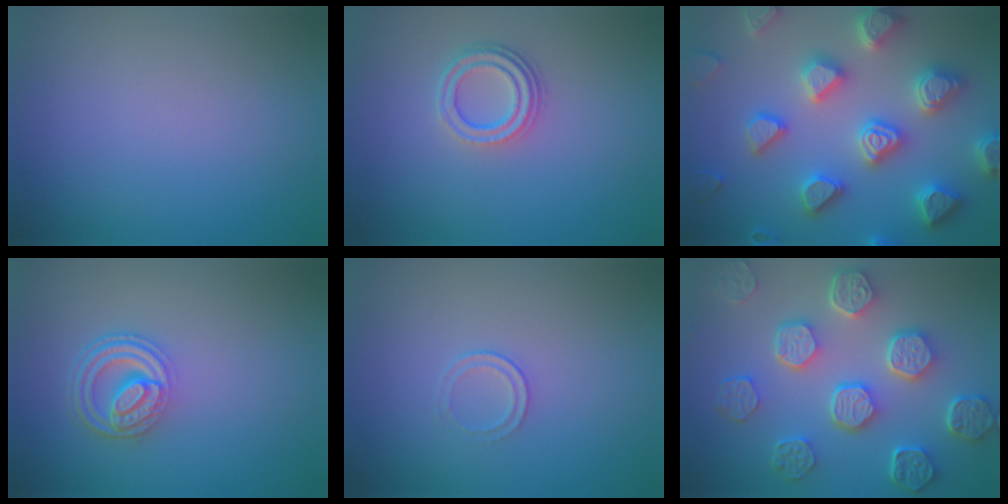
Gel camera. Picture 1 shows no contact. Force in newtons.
{"total": 3.3, "press": 2.4, "slide": 2.3}
{"total": 7.4, "press": 7.2, "slide": 1.6}
{"total": 4.3, "press": 3.3, "slide": 2.8}
{"total": 1.0, "press": 0.5, "slide": 0.9}
{"total": 7.6, "press": 5.9, "slide": 4.8}